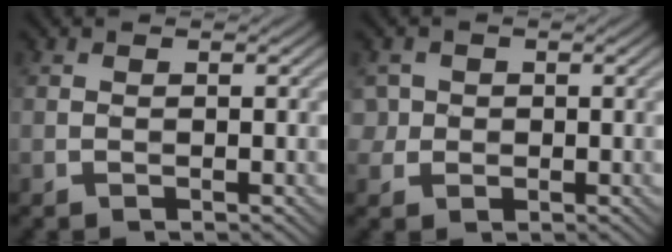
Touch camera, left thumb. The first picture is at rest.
{"total": 1.8, "force": [0.1, 1.8, 0.1], "torque": [-0.001, -0.003, 0.000]}